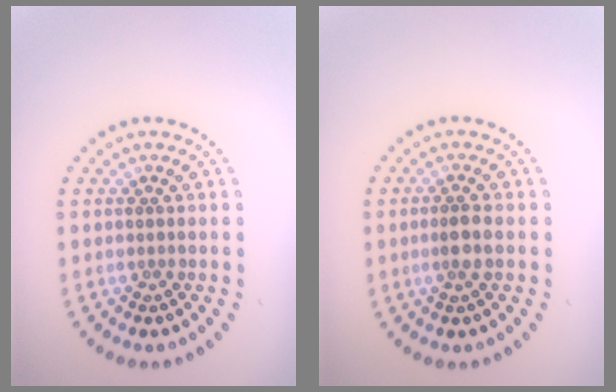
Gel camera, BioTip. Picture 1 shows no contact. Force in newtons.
{"total": 1.9, "press": 1.7, "slide": 0.8}